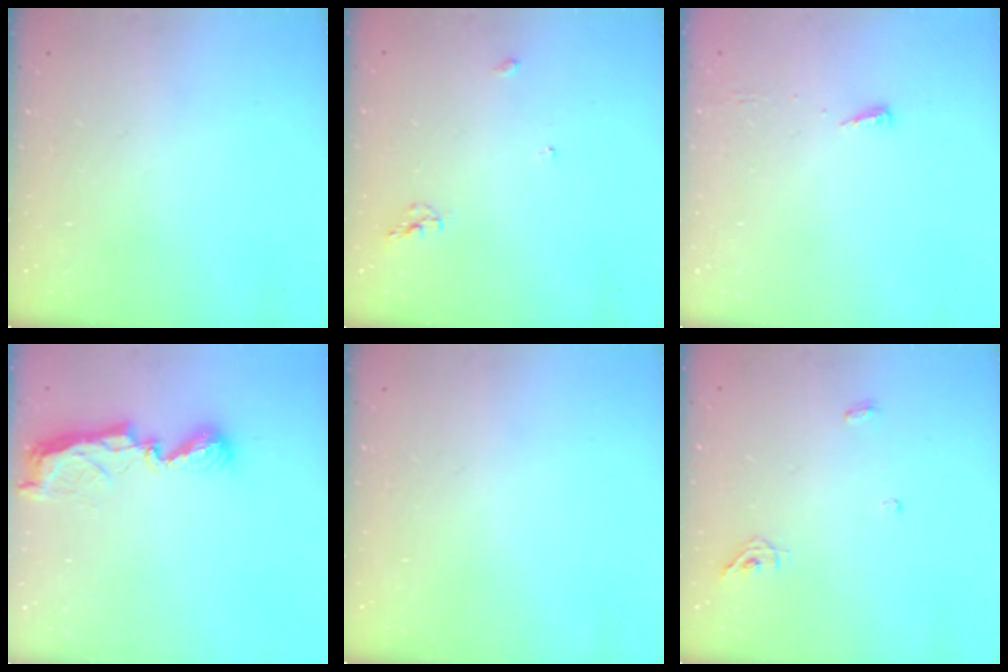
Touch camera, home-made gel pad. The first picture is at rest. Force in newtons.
{"total": 5.4, "press": 5.4, "slide": 0.0}
{"total": 3.7, "press": 3.7, "slide": 0.5}
{"total": 7.7, "press": 7.6, "slide": 0.7}
{"total": 0.0}
{"total": 5.1, "press": 5.0, "slide": 0.8}